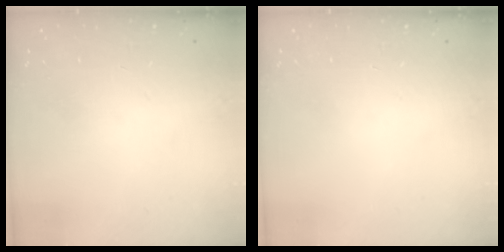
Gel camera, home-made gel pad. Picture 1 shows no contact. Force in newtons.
{"total": 0.0}